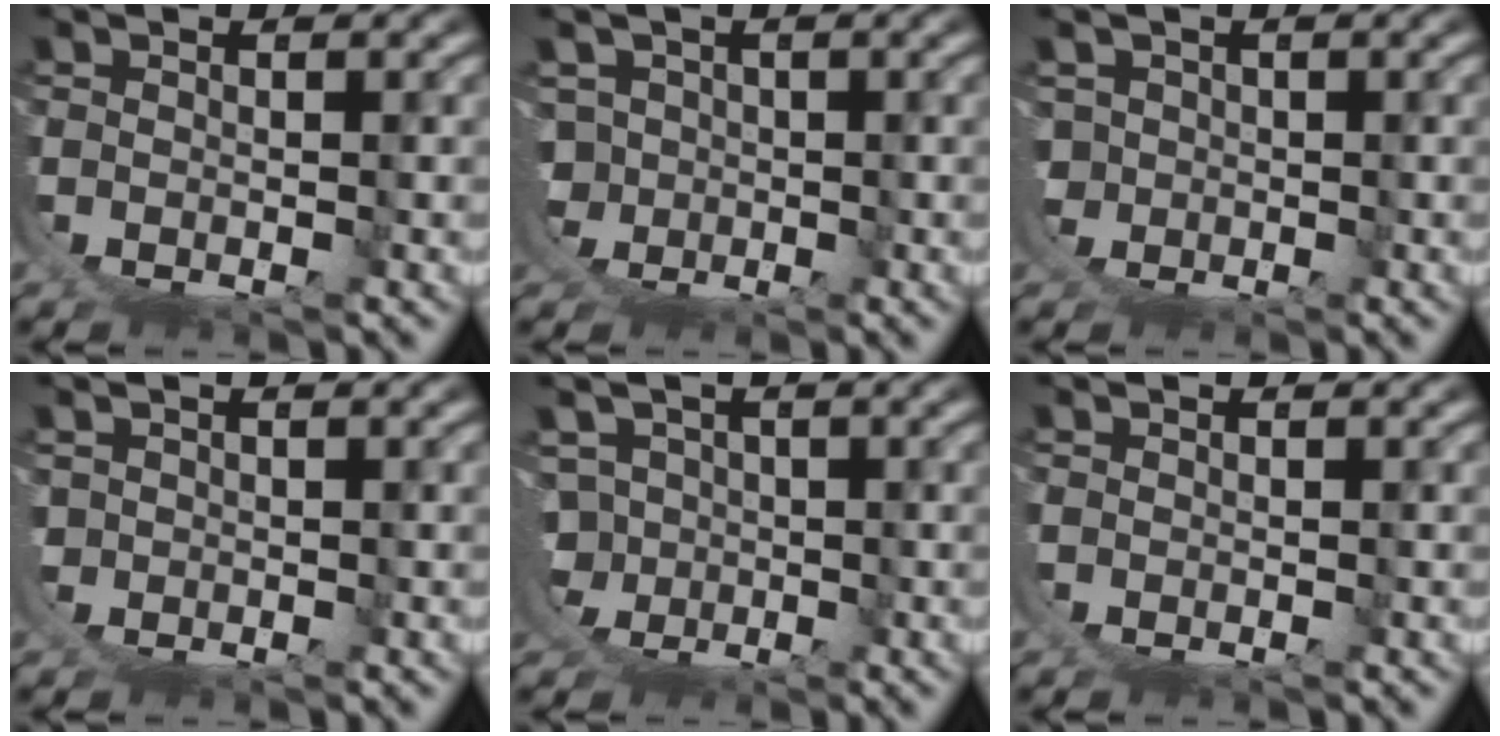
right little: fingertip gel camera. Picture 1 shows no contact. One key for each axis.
{"total": 7.2, "fx": -1.3, "fy": 6.6, "fz": 2.5, "tx": -0.076, "ty": -0.036, "tz": -0.017}
{"total": 4.0, "fx": -0.7, "fy": 3.7, "fz": 1.4, "tx": -0.053, "ty": -0.033, "tz": -0.003}
{"total": 1.6, "fx": -0.4, "fy": 1.5, "fz": 0.5, "tx": -0.028, "ty": -0.023, "tz": 0.002}
{"total": 8.7, "fx": -1.5, "fy": 8.0, "fz": 3.1, "tx": -0.090, "ty": -0.041, "tz": -0.022}
{"total": 0.0}